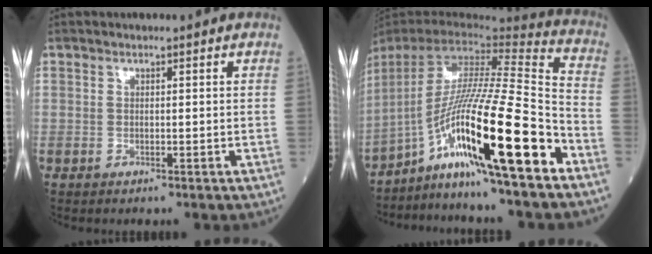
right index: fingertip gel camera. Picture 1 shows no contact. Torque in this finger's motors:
{"motor_torque": [1.72, -0.42, 0.69, 0.21]}